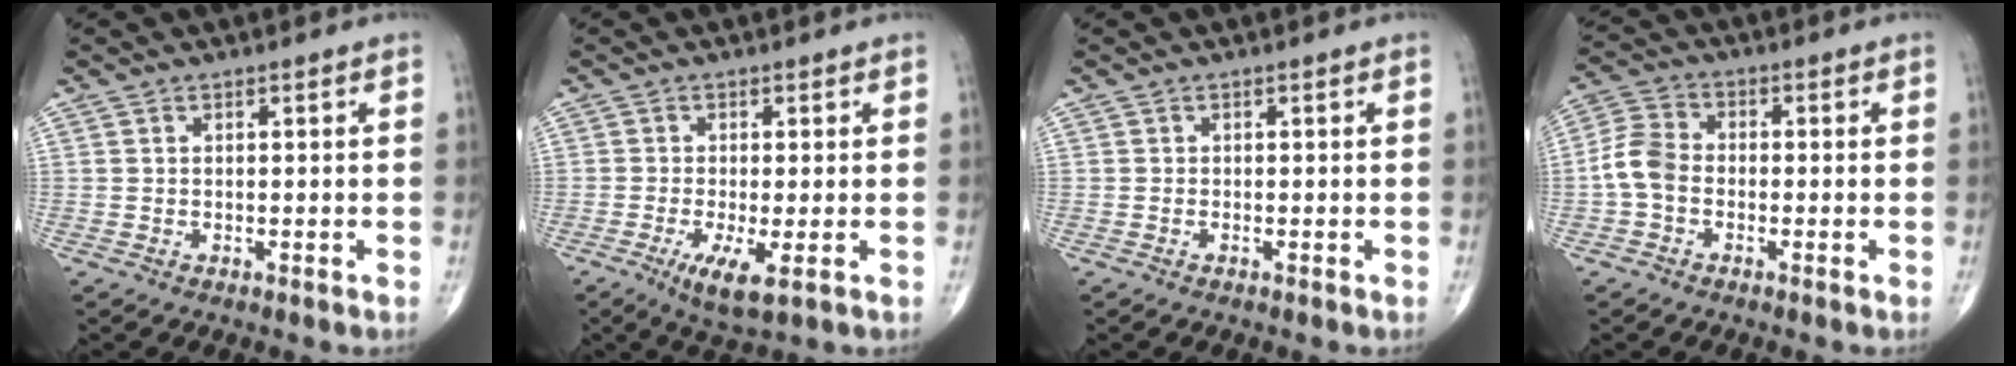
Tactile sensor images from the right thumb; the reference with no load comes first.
{"total": 5.7, "force": [-1.9, 1.4, 5.2], "torque": [-0.101, -0.017, -0.032]}
{"total": 0.0}
{"total": 6.1, "force": [-1.3, 4.4, 4.1], "torque": [-0.082, 0.019, -0.040]}